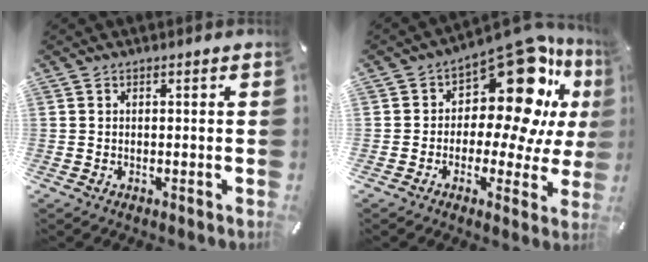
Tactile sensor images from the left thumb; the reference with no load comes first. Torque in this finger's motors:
{"motor_torque": [1.92, 1.46, 0.36, 0.05, 0.28]}